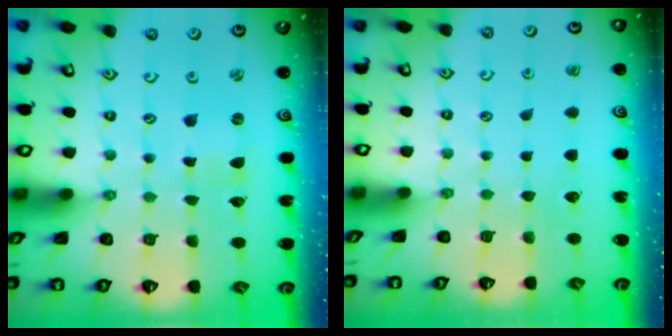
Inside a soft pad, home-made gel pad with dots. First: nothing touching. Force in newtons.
{"total": 0.0}